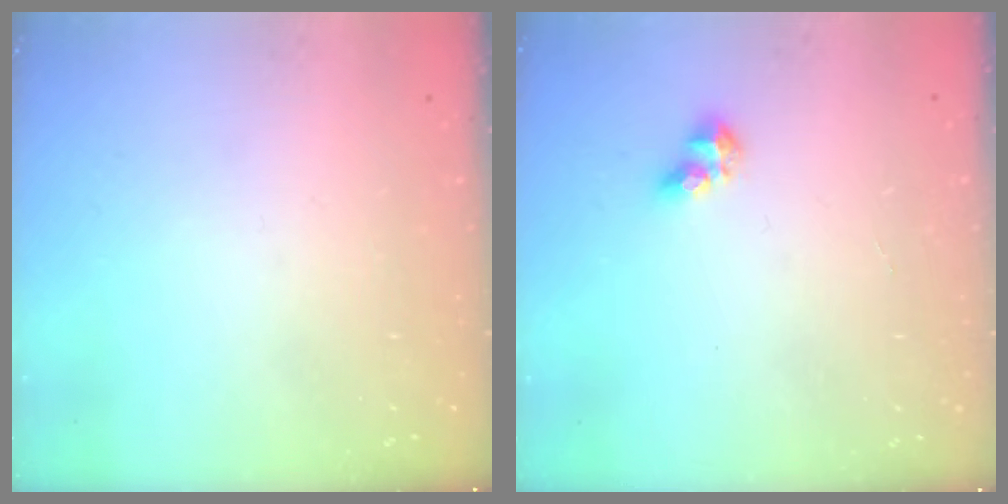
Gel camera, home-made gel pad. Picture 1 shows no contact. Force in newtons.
{"total": 5.9, "press": 5.9, "slide": 0.5}